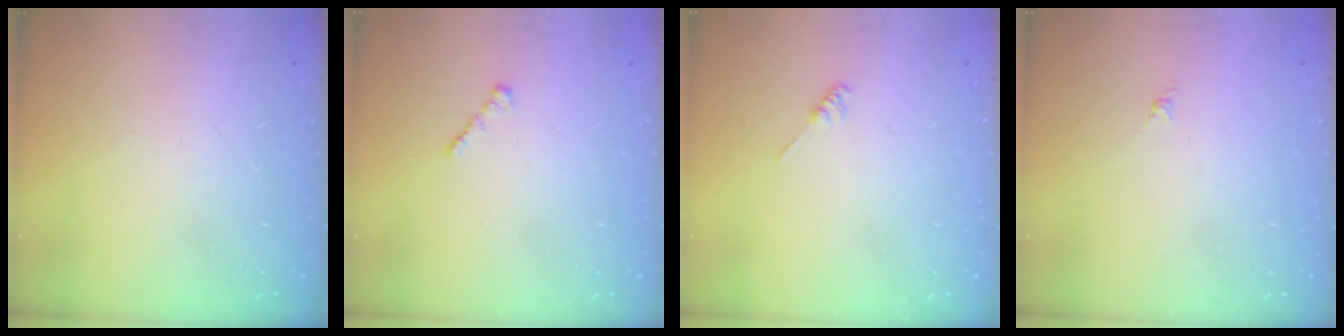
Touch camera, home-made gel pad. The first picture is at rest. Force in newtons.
{"total": 1.4, "press": 1.3, "slide": 0.5}
{"total": 1.2, "press": 1.1, "slide": 0.3}
{"total": 0.0}